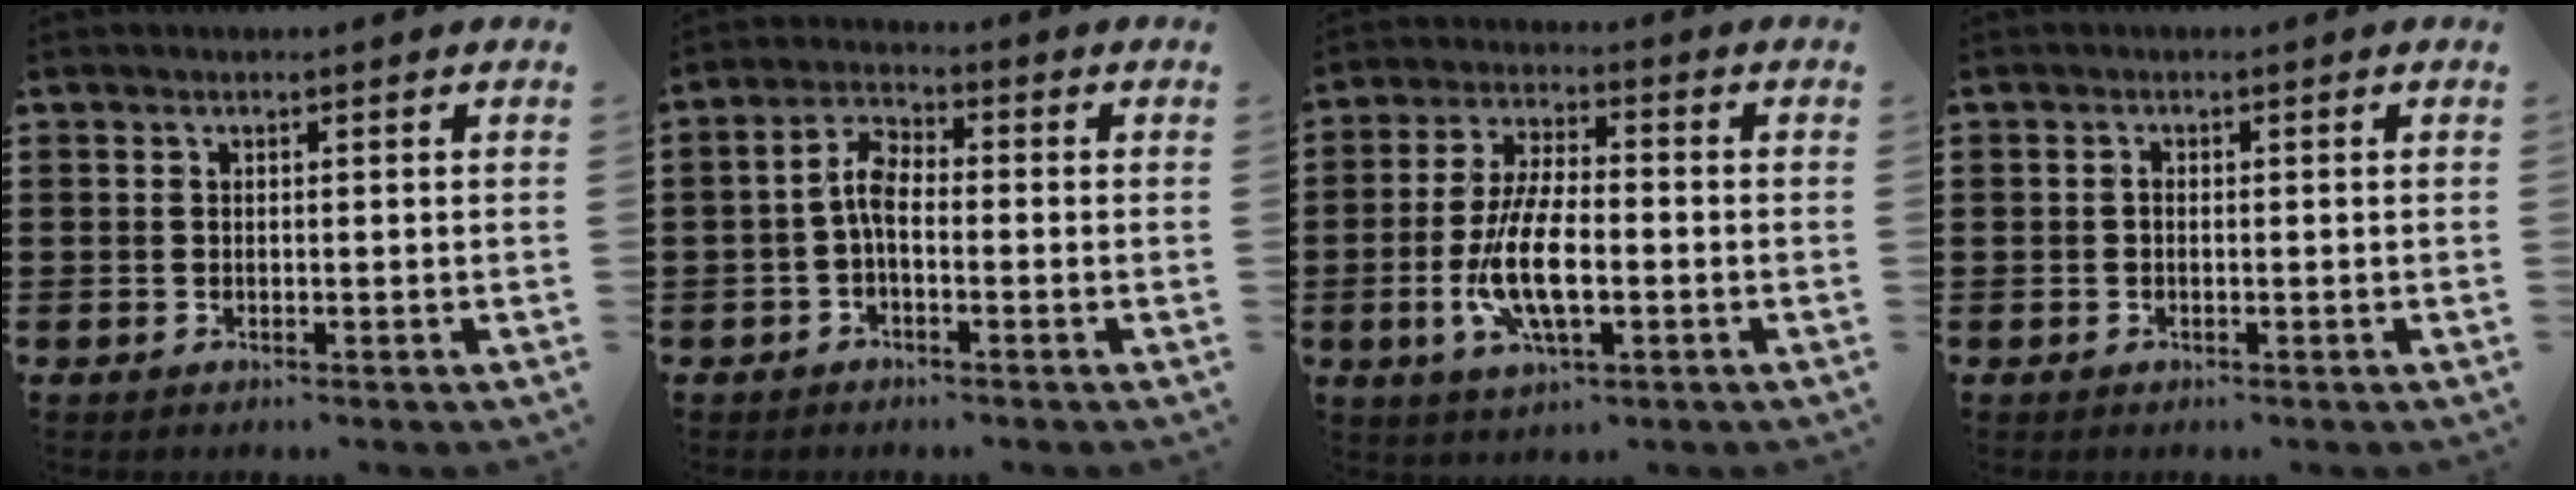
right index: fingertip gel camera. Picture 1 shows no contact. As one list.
[{"total": 4.7, "force": [-1.1, 2.2, 4.0], "torque": [-0.088, 0.007, -0.025]}, {"total": 10.6, "force": [-2.5, 4.2, 9.4], "torque": [-0.210, -0.012, -0.050]}, {"total": 0.6, "force": [-0.3, 0.2, 0.4], "torque": [-0.009, -0.003, -0.005]}]